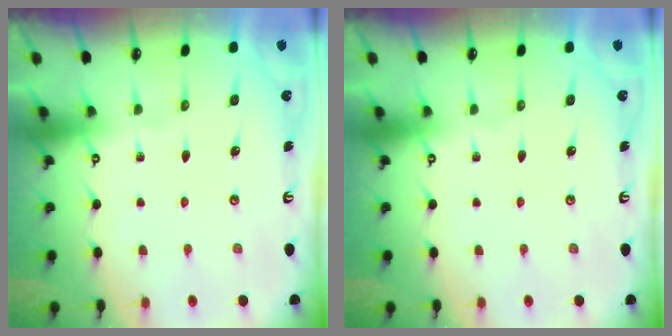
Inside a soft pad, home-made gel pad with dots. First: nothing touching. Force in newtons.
{"total": 0.0}